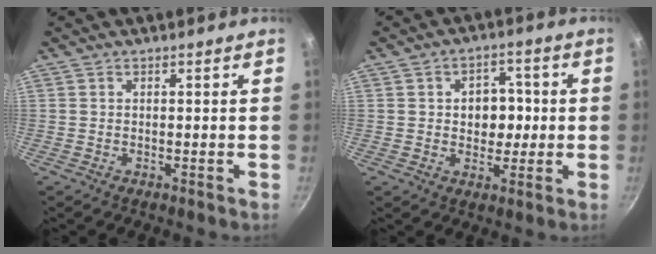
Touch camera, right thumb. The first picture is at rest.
{"total": 7.2, "force": [0.4, 5.6, 4.5], "torque": [-0.022, 0.005, 0.003]}